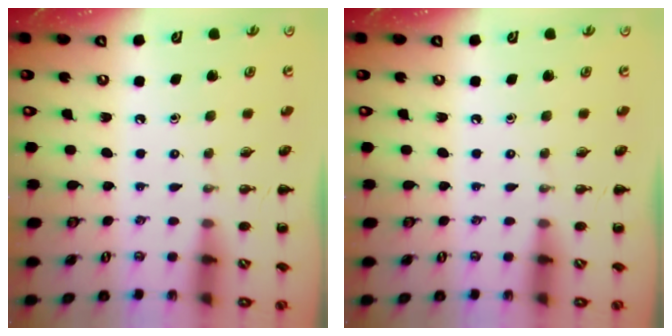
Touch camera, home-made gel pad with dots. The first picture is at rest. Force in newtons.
{"total": 0.0}